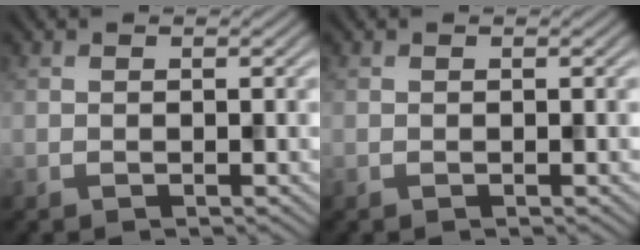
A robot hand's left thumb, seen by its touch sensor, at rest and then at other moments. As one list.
[{"total": 0.0}]